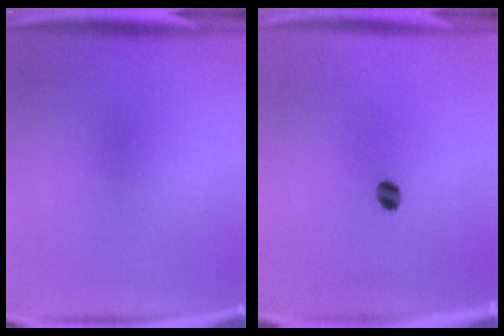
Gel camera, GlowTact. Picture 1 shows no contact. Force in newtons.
{"total": 2.8}